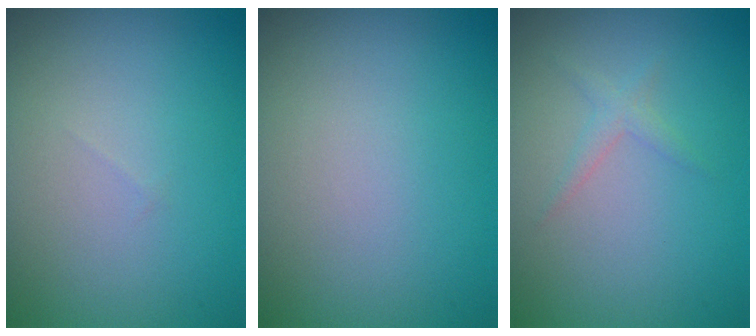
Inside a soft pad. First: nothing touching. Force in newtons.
{"total": 0.0}
{"total": 1.1, "press": 1.1, "slide": 0.0}